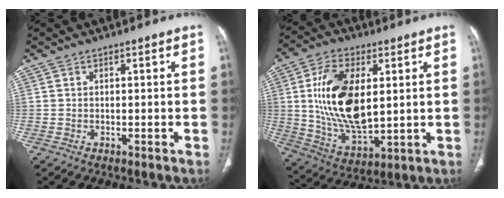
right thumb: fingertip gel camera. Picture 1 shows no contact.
{"total": 18.1, "force": [3.0, 9.6, 15.0], "torque": [-0.268, -0.016, 0.065]}